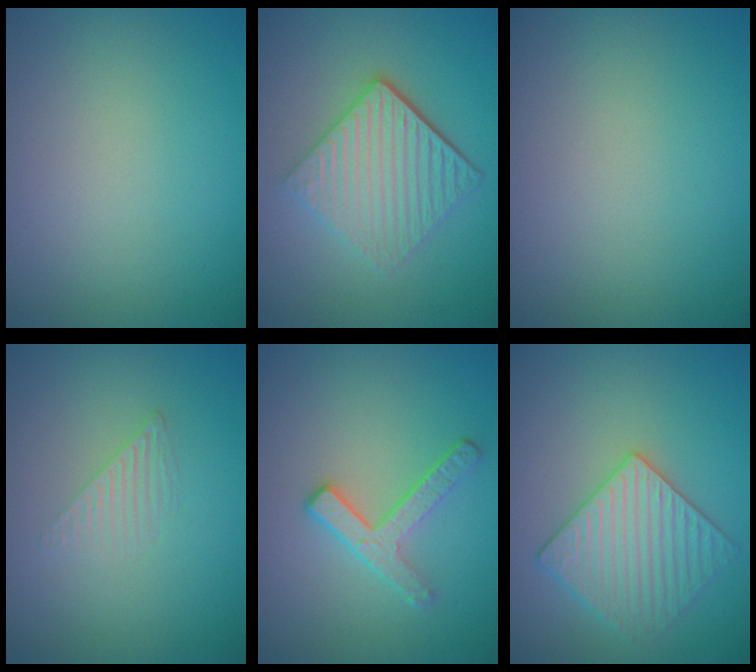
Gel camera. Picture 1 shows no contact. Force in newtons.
{"total": 5.6, "press": 3.9, "slide": 3.9}
{"total": 0.0}
{"total": 1.4, "press": 0.3, "slide": 1.4}
{"total": 2.6, "press": 2.4, "slide": 0.9}
{"total": 4.0, "press": 3.8, "slide": 1.2}